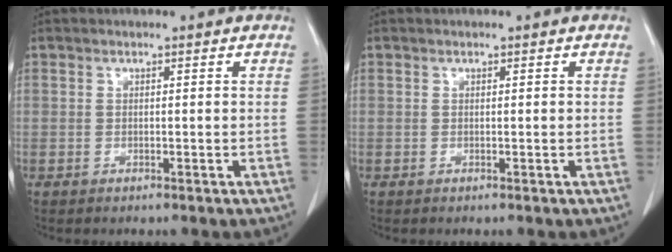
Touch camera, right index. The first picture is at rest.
{"total": 0.0}